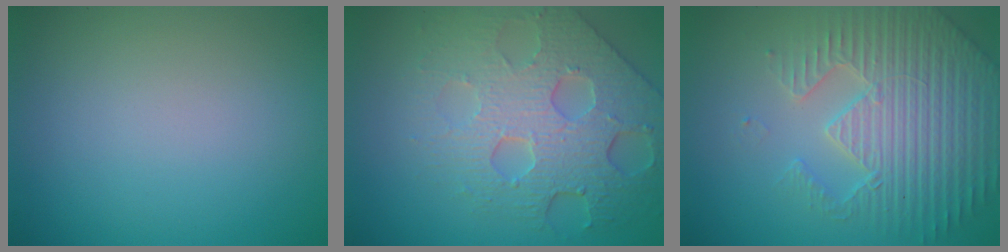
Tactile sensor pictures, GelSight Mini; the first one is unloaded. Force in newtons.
{"total": 7.7, "press": 5.7, "slide": 5.2}
{"total": 5.3, "press": 5.1, "slide": 1.5}